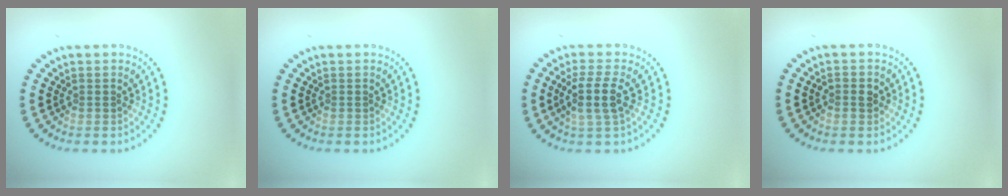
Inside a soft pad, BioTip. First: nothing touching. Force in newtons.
{"total": 0.0}
{"total": 3.0, "press": 2.6, "slide": 1.5}
{"total": 1.4, "press": 1.3, "slide": 0.3}